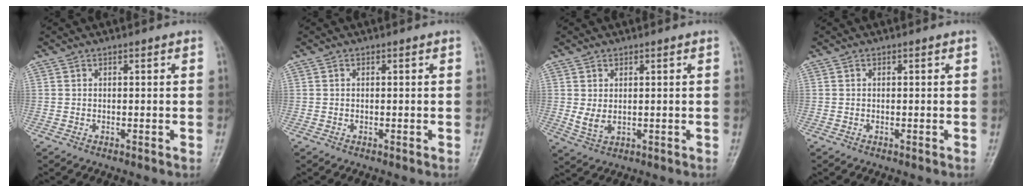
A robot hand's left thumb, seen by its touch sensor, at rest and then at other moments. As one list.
[{"total": 0.0}, {"total": 3.6, "force": [0.5, 2.2, 2.7], "torque": [-0.050, -0.008, 0.017]}, {"total": 0.0}]